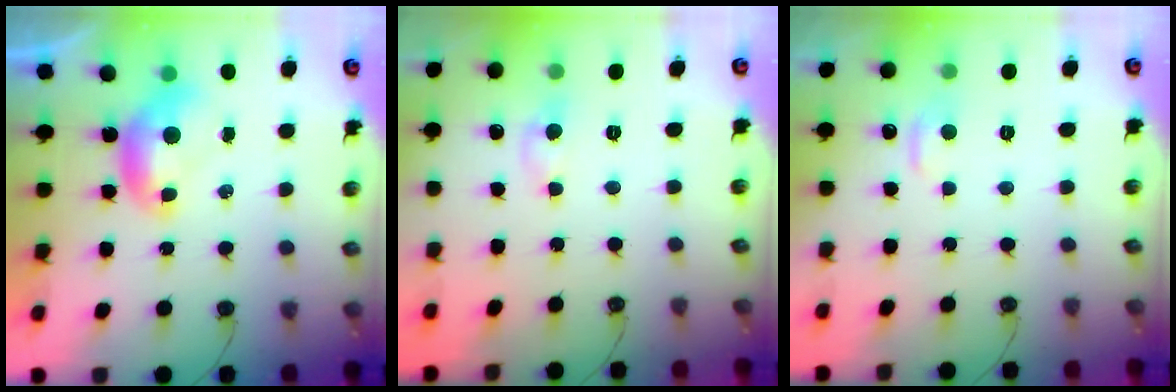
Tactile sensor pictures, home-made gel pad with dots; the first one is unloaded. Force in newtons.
{"total": 1.5, "press": 1.5, "slide": 0.1}
{"total": 0.8, "press": 0.3, "slide": 0.7}